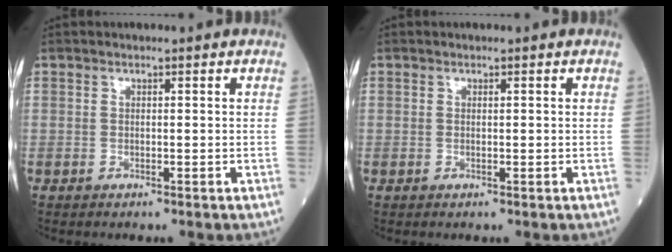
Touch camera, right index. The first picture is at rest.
{"total": 0.0}